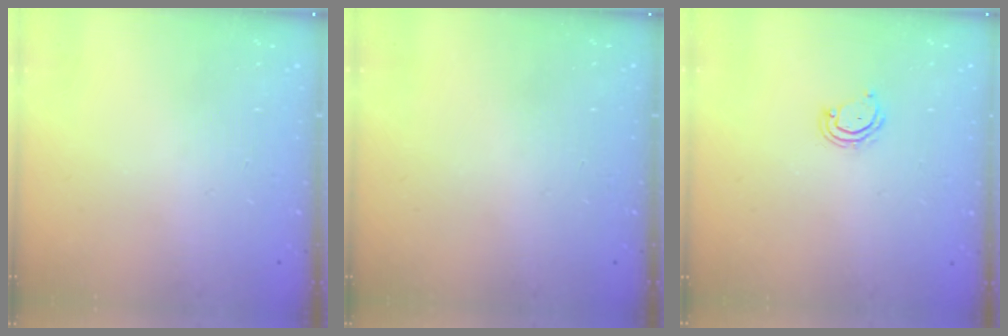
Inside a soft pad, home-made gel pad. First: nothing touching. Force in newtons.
{"total": 0.0}
{"total": 4.2, "press": 4.1, "slide": 0.4}